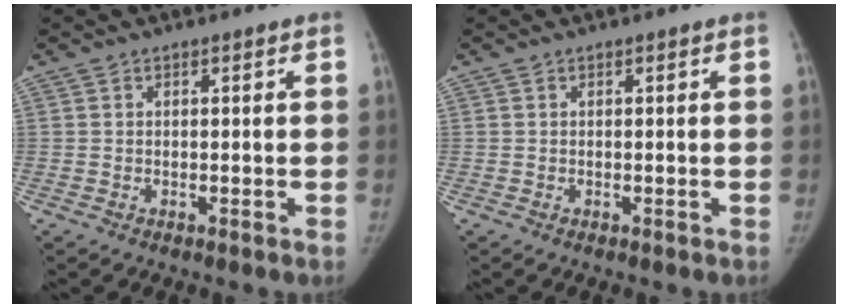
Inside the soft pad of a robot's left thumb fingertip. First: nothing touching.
{"total": 0.0}